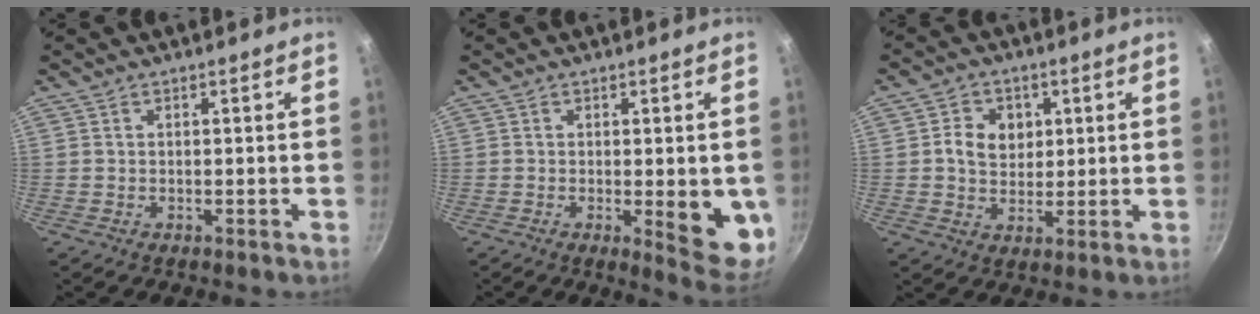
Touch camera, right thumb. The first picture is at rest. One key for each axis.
{"total": 9.1, "fx": -1.1, "fy": 2.9, "fz": 8.6, "tx": -0.083, "ty": -0.014, "tz": -0.008}
{"total": 6.6, "fx": 1.4, "fy": 5.5, "fz": 3.4, "tx": -0.033, "ty": -0.001, "tz": 0.017}